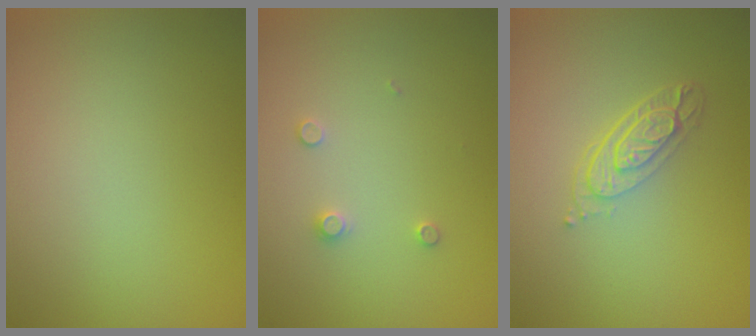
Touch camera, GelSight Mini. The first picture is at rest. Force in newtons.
{"total": 1.0, "press": 1.0, "slide": 0.2}
{"total": 3.2, "press": 2.4, "slide": 2.2}